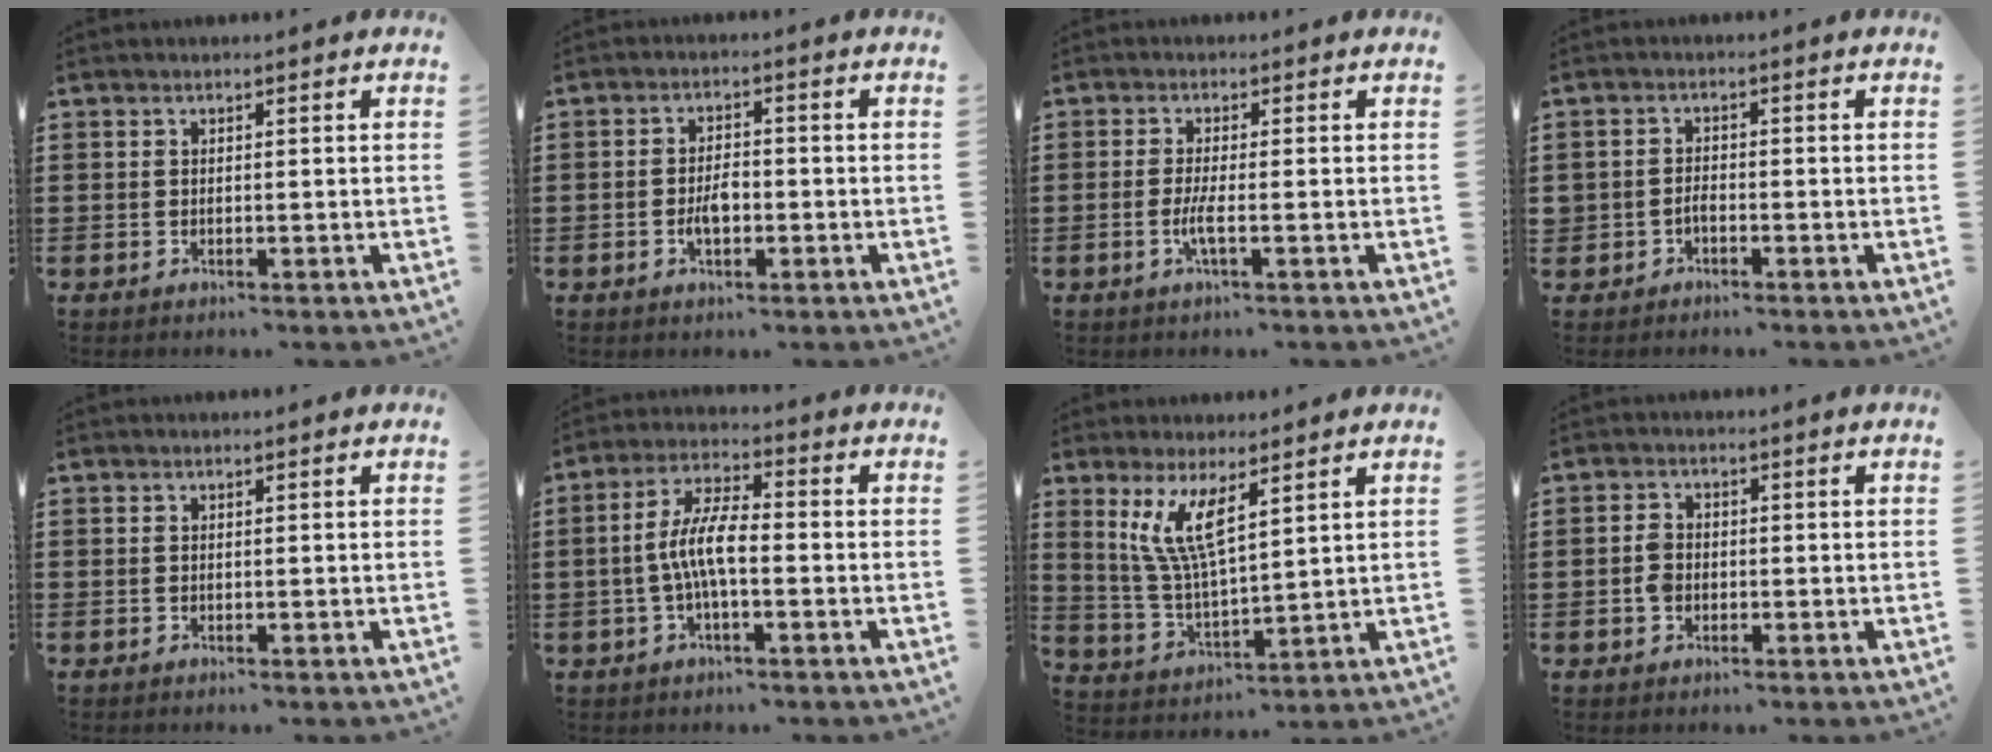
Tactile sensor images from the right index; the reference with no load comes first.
{"total": 3.5, "force": [-1.0, 1.7, 3.0], "torque": [-0.061, 0.004, -0.019]}
{"total": 2.9, "force": [-1.0, 0.1, 2.7], "torque": [-0.062, -0.009, -0.022]}
{"total": 1.7, "force": [-0.9, 1.2, 0.8], "torque": [-0.018, 0.002, -0.019]}
{"total": 0.0}
{"total": 7.5, "force": [-1.1, 2.3, 7.0], "torque": [-0.149, -0.004, -0.026]}
{"total": 7.8, "force": [3.8, 2.1, 6.5], "torque": [-0.151, -0.007, 0.063]}
{"total": 2.6, "force": [-0.6, 2.0, 1.7], "torque": [-0.041, 0.001, -0.014]}